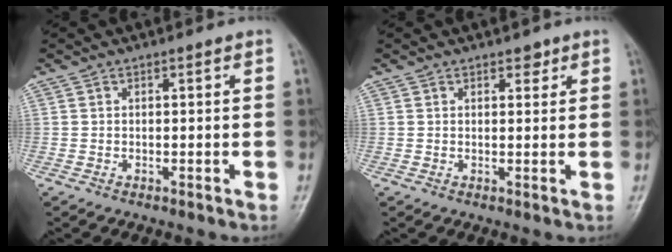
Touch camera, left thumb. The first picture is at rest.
{"total": 1.8, "force": [1.3, 1.0, 0.8], "torque": [0.002, -0.006, 0.014]}